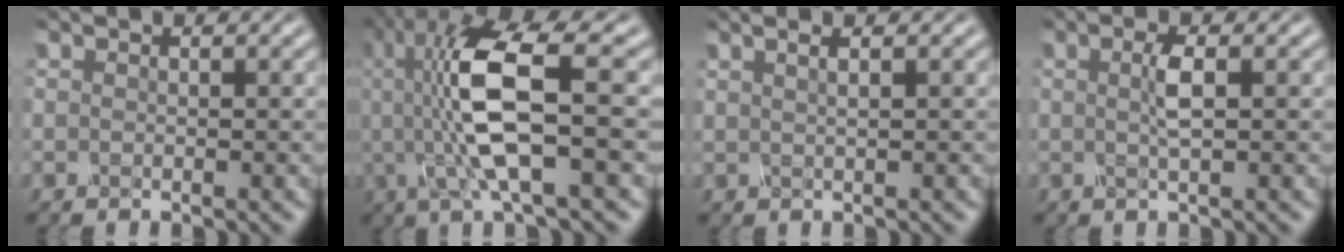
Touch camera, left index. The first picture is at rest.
{"total": 8.4, "force": [0.8, 1.6, 8.2], "torque": [-0.171, 0.014, 0.024]}
{"total": 2.8, "force": [1.7, 1.2, 1.8], "torque": [-0.011, 0.027, -0.004]}
{"total": 1.3, "force": [0.3, -0.1, 1.2], "torque": [-0.034, 0.007, 0.010]}